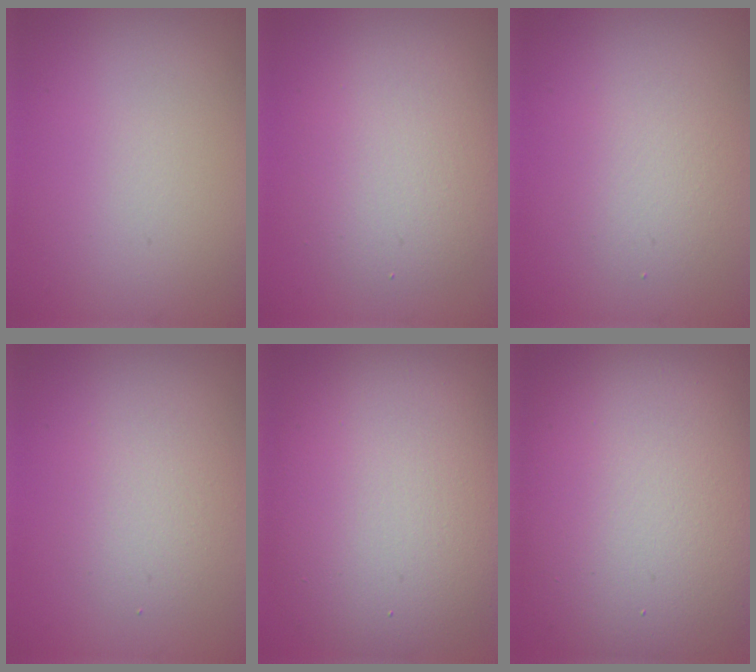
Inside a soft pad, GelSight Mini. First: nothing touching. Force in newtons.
{"total": 4.3, "press": 4.3, "slide": 0.1}
{"total": 2.5, "press": 2.5, "slide": 0.1}
{"total": 2.7, "press": 2.7, "slide": 0.2}
{"total": 12.4, "press": 12.3, "slide": 0.7}
{"total": 15.4, "press": 15.4, "slide": 0.5}